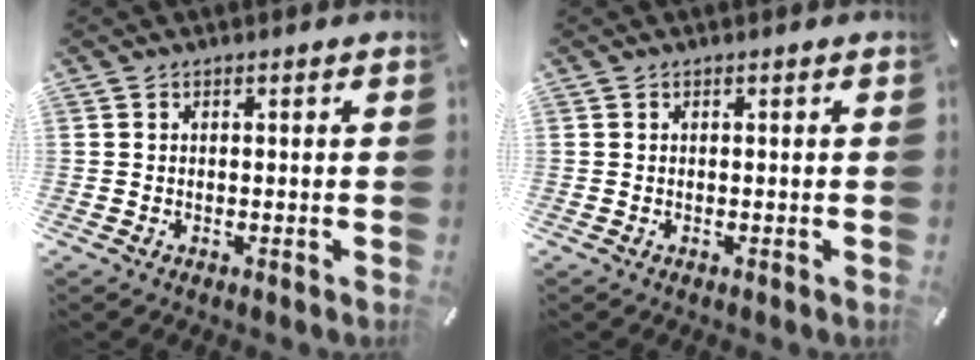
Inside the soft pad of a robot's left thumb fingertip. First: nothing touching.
{"total": 0.0}